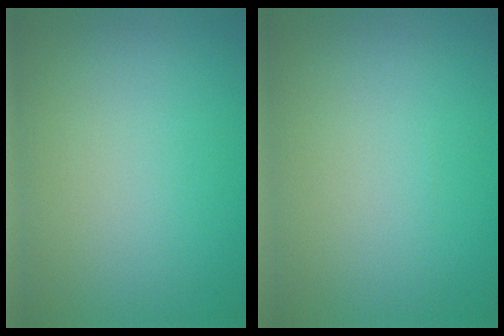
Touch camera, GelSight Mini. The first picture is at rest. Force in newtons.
{"total": 0.0}